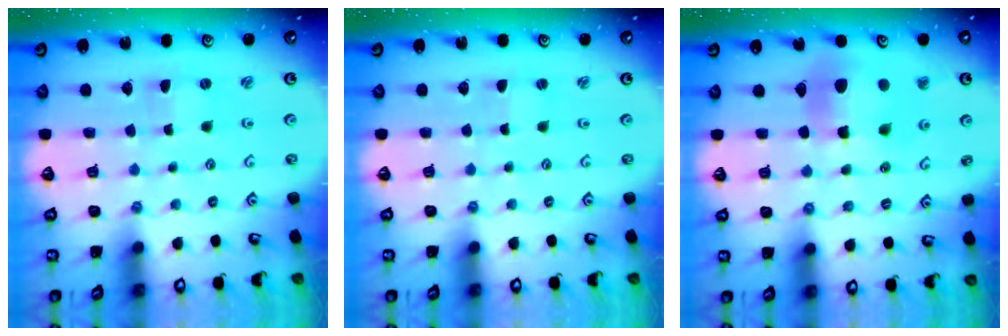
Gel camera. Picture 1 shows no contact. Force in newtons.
{"total": 0.0}
{"total": 12.1, "press": 12.0, "slide": 1.6}